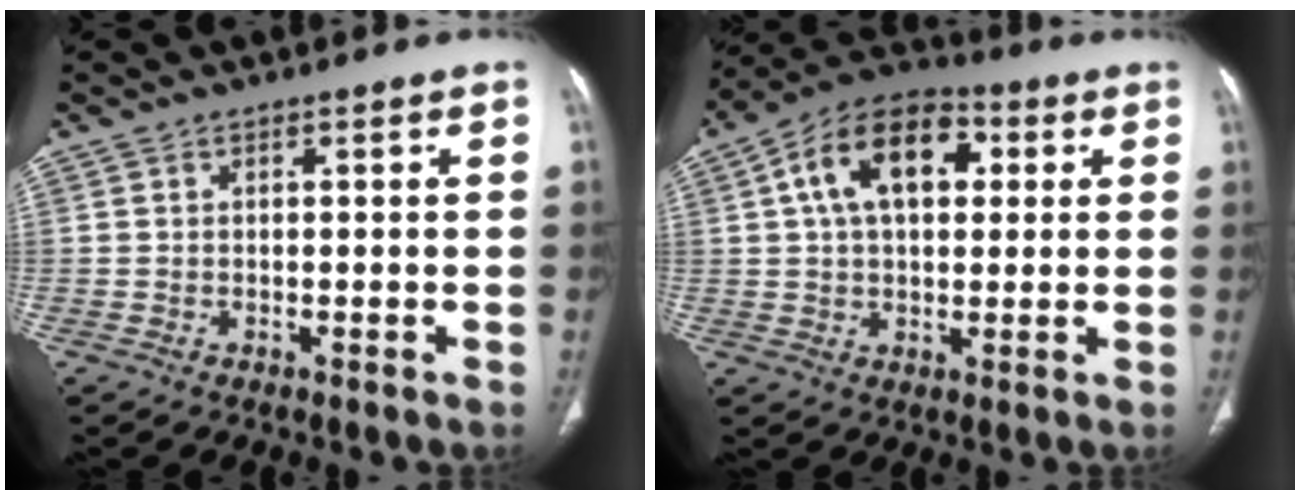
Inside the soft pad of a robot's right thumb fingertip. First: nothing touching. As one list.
[{"total": 14.9, "force": [4.0, 9.2, 11.1], "torque": [-0.166, 0.019, 0.058]}]